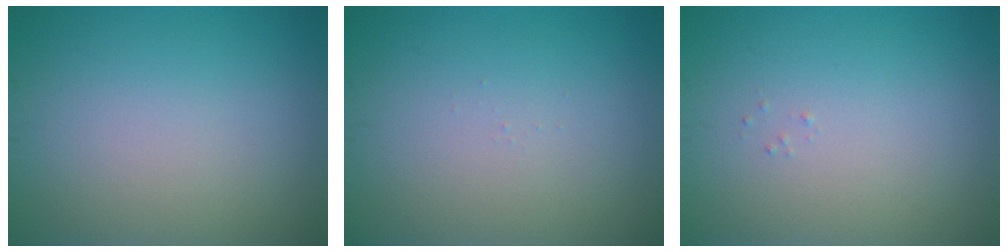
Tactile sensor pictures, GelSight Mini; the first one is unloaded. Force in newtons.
{"total": 0.0}
{"total": 0.0}